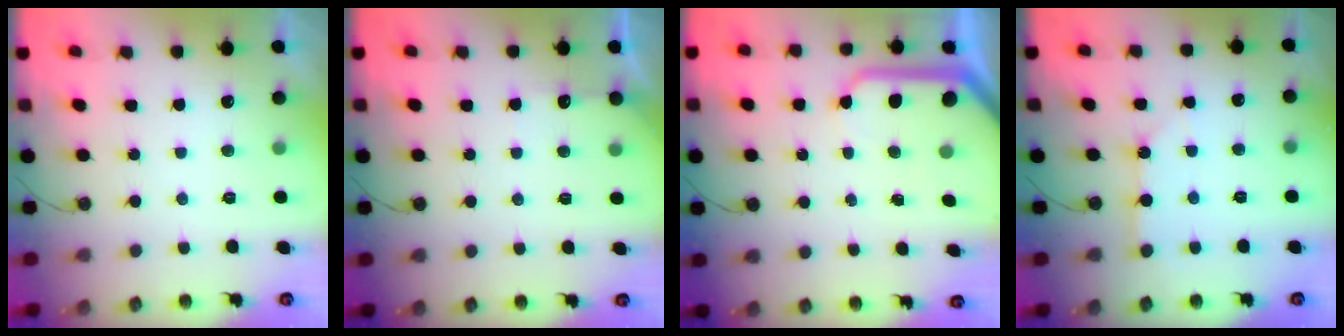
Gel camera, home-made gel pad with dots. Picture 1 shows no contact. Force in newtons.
{"total": 2.8, "press": 2.8, "slide": 0.4}
{"total": 11.4, "press": 11.3, "slide": 1.1}
{"total": 2.6, "press": 2.6, "slide": 0.1}